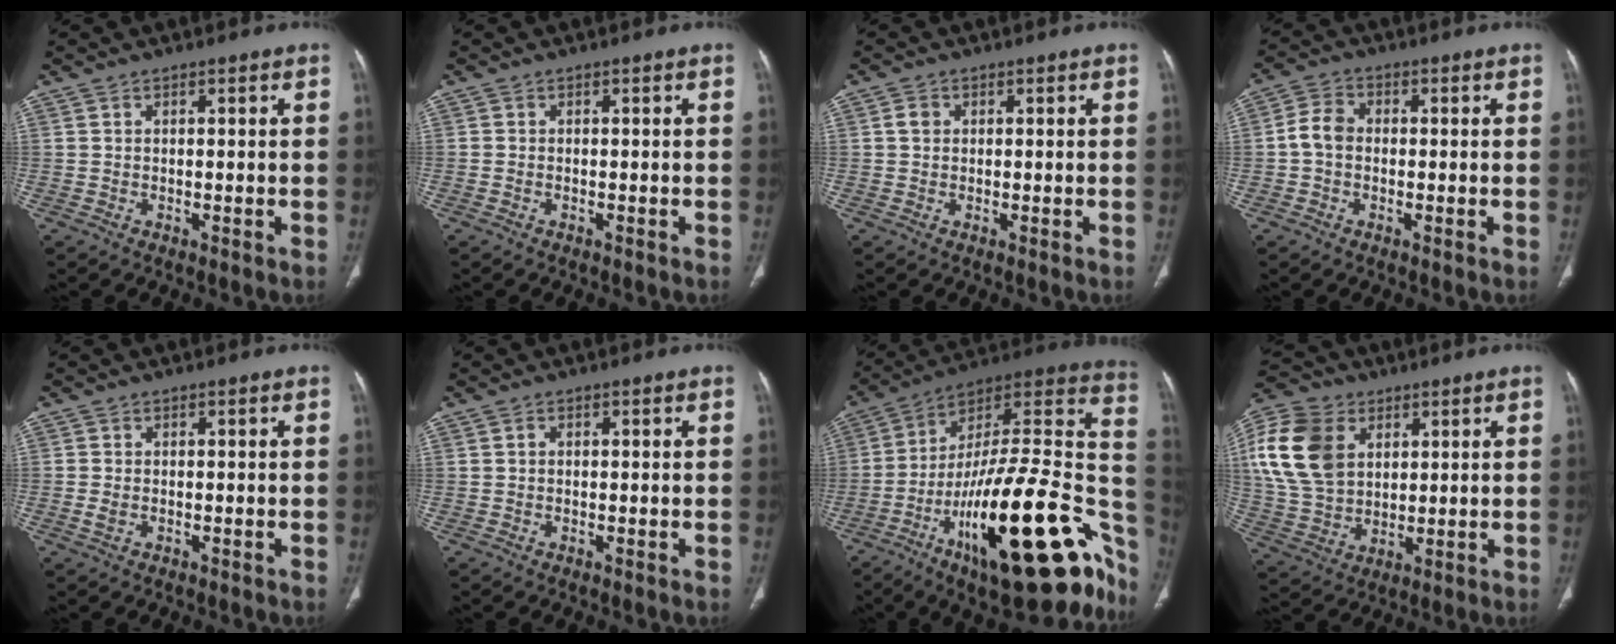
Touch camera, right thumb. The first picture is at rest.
{"total": 0.0}
{"total": 1.5, "force": [0.2, 1.3, 0.7], "torque": [-0.011, 0.005, 0.003]}
{"total": 4.6, "force": [-0.5, 3.5, 2.9], "torque": [-0.051, 0.014, -0.018]}
{"total": 1.4, "force": [-0.4, 1.0, 1.0], "torque": [-0.028, 0.002, -0.006]}
{"total": 0.7, "force": [0.1, 0.5, 0.5], "torque": [-0.009, 0.004, 0.003]}
{"total": 38.4, "force": [-15.3, 13.1, 32.7], "torque": [-0.382, 0.073, -0.233]}
{"total": 17.3, "force": [5.1, 12.4, 10.9], "torque": [-0.213, -0.004, 0.102]}